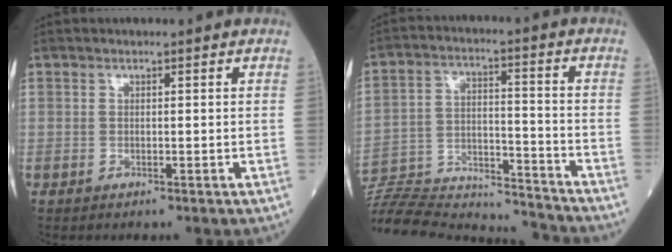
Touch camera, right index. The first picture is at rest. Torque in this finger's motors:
{"motor_torque": [-1.14, -0.42, -1.06, -0.21]}